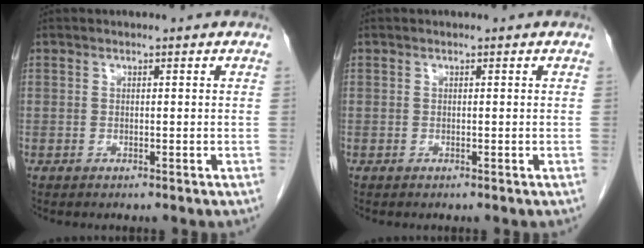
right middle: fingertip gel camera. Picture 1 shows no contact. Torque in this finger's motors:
{"motor_torque": [0.18, 0.00, 0.03, 0.01]}